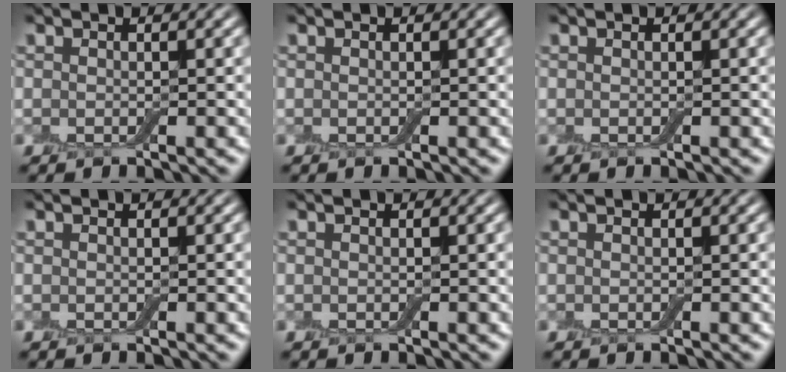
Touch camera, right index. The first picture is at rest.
{"total": 0.0}
{"total": 0.0}
{"total": 0.0}
{"total": 0.0}
{"total": 0.0}